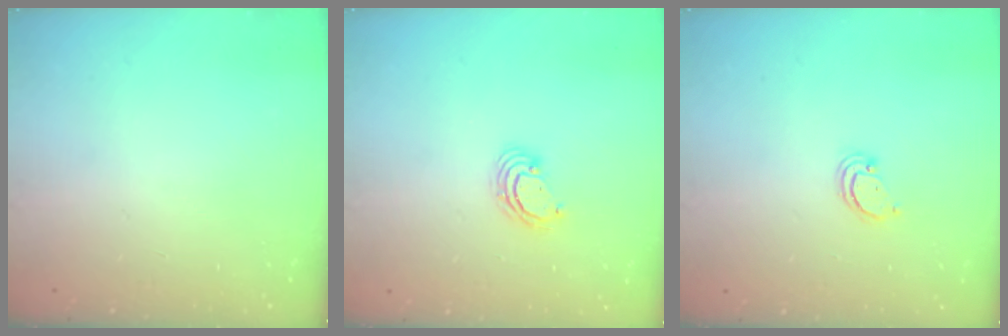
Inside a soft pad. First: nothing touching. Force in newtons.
{"total": 3.2, "press": 3.2, "slide": 0.1}
{"total": 2.4, "press": 2.4, "slide": 0.2}